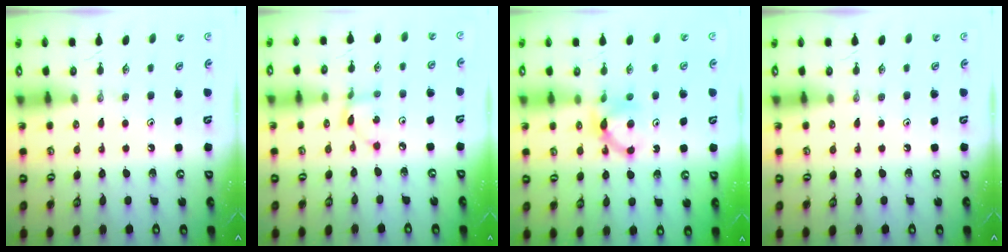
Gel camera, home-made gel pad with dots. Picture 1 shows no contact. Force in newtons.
{"total": 2.6, "press": 2.6, "slide": 0.2}
{"total": 6.7, "press": 6.7, "slide": 0.5}
{"total": 0.0}